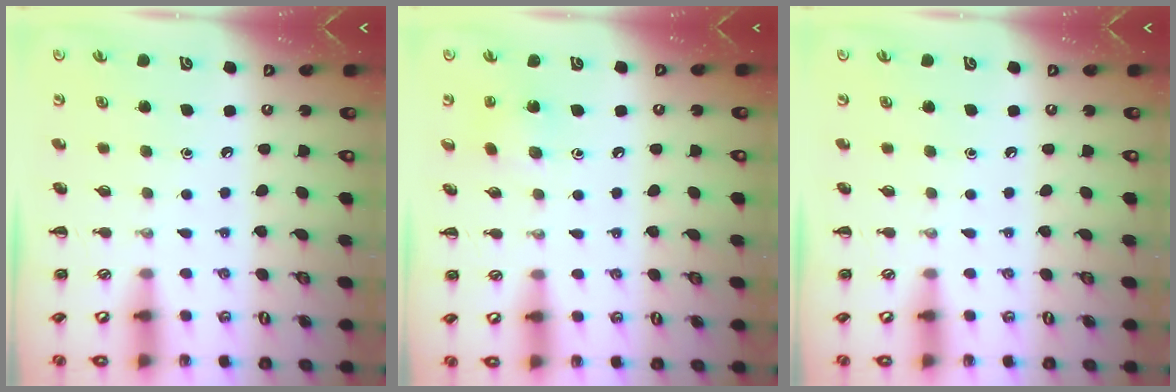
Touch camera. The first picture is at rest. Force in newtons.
{"total": 5.9, "press": 5.8, "slide": 1.3}
{"total": 0.0}